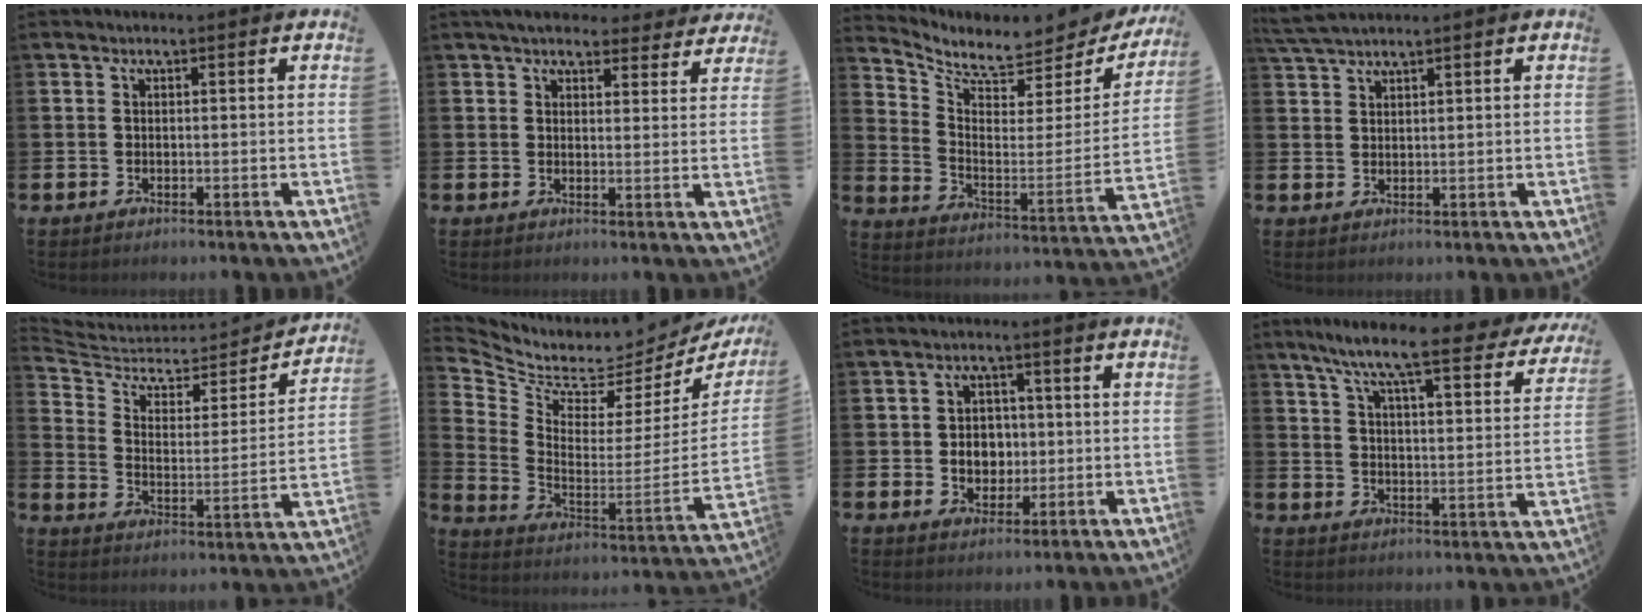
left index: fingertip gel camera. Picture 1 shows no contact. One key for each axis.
{"total": 5.0, "fx": 4.6, "fy": 1.7, "fz": 1.1, "tx": -0.024, "ty": -0.022, "tz": 0.082}
{"total": 6.0, "fx": 5.2, "fy": 2.3, "fz": 1.8, "tx": -0.062, "ty": -0.046, "tz": 0.084}
{"total": 3.0, "fx": 2.9, "fy": 0.2, "fz": 0.7, "tx": -0.027, "ty": -0.004, "tz": 0.056}
{"total": 5.6, "fx": 4.3, "fy": 2.9, "fz": 2.2, "tx": -0.064, "ty": -0.039, "tz": 0.065}
{"total": 4.5, "fx": 4.1, "fy": 1.7, "fz": 1.0, "tx": -0.056, "ty": -0.058, "tz": 0.062}
{"total": 3.9, "fx": 0.2, "fy": 3.5, "fz": 1.6, "tx": -0.026, "ty": 0.005, "tz": -0.006}
{"total": 9.2, "fx": 7.8, "fy": 0.8, "fz": 4.7, "tx": -0.110, "ty": -0.055, "tz": 0.126}